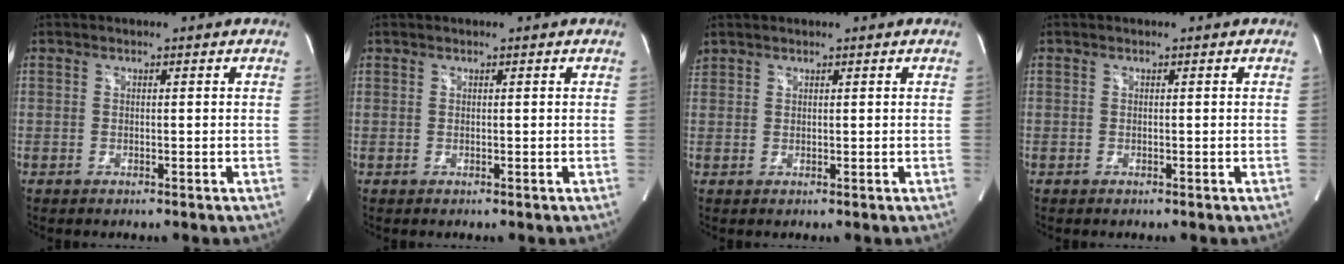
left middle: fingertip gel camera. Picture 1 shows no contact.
{"total": 0.0}
{"total": 1.5, "force": [1.4, 0.4, 0.2], "torque": [-0.011, 0.018, 0.030]}
{"total": 0.0}